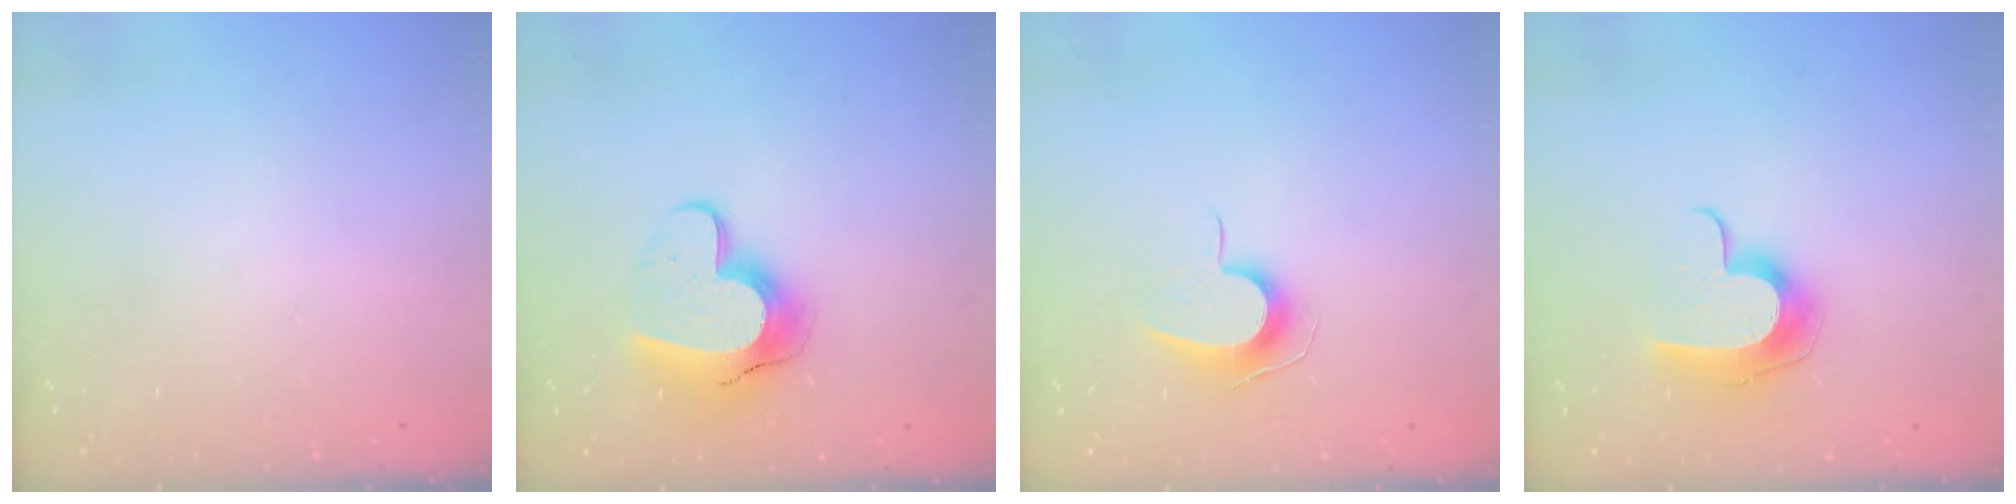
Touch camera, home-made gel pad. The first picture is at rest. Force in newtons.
{"total": 13.1, "press": 13.0, "slide": 1.2}
{"total": 8.9, "press": 8.8, "slide": 0.5}
{"total": 10.2, "press": 10.2, "slide": 0.5}